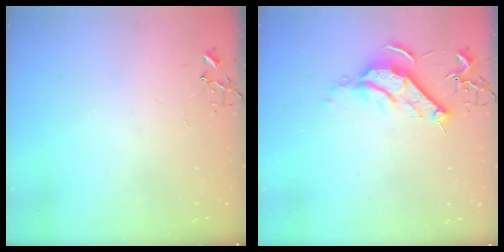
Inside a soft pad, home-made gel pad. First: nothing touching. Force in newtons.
{"total": 9.6, "press": 9.6, "slide": 0.1}